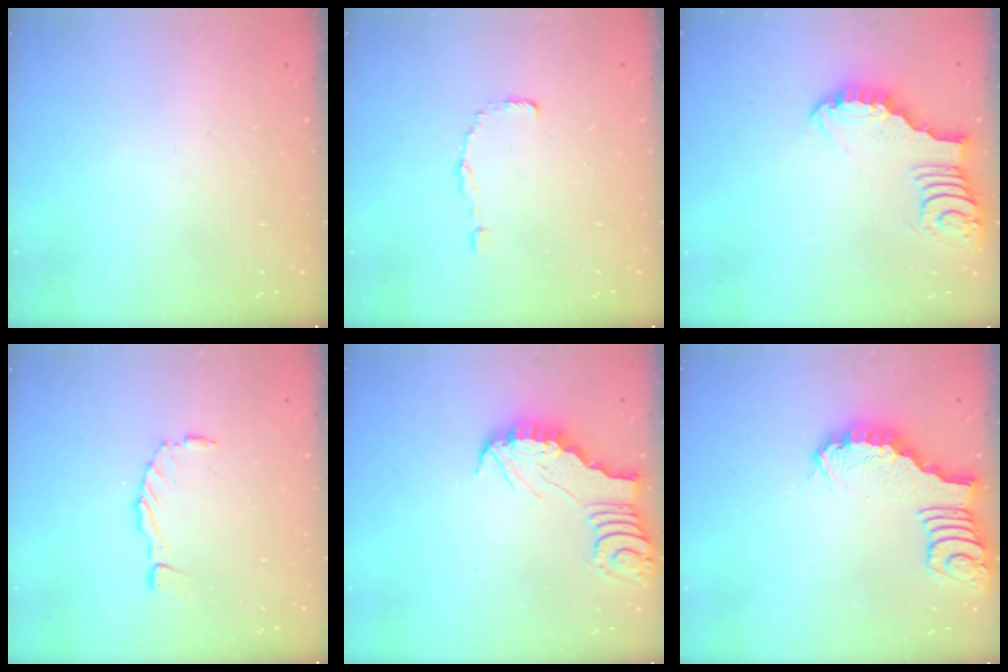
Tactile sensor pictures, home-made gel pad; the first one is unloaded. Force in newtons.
{"total": 0.6, "press": 0.6, "slide": 0.0}
{"total": 3.9, "press": 3.9, "slide": 0.4}
{"total": 1.2, "press": 1.2, "slide": 0.3}
{"total": 3.0, "press": 3.0, "slide": 0.3}
{"total": 2.4, "press": 2.4, "slide": 0.2}